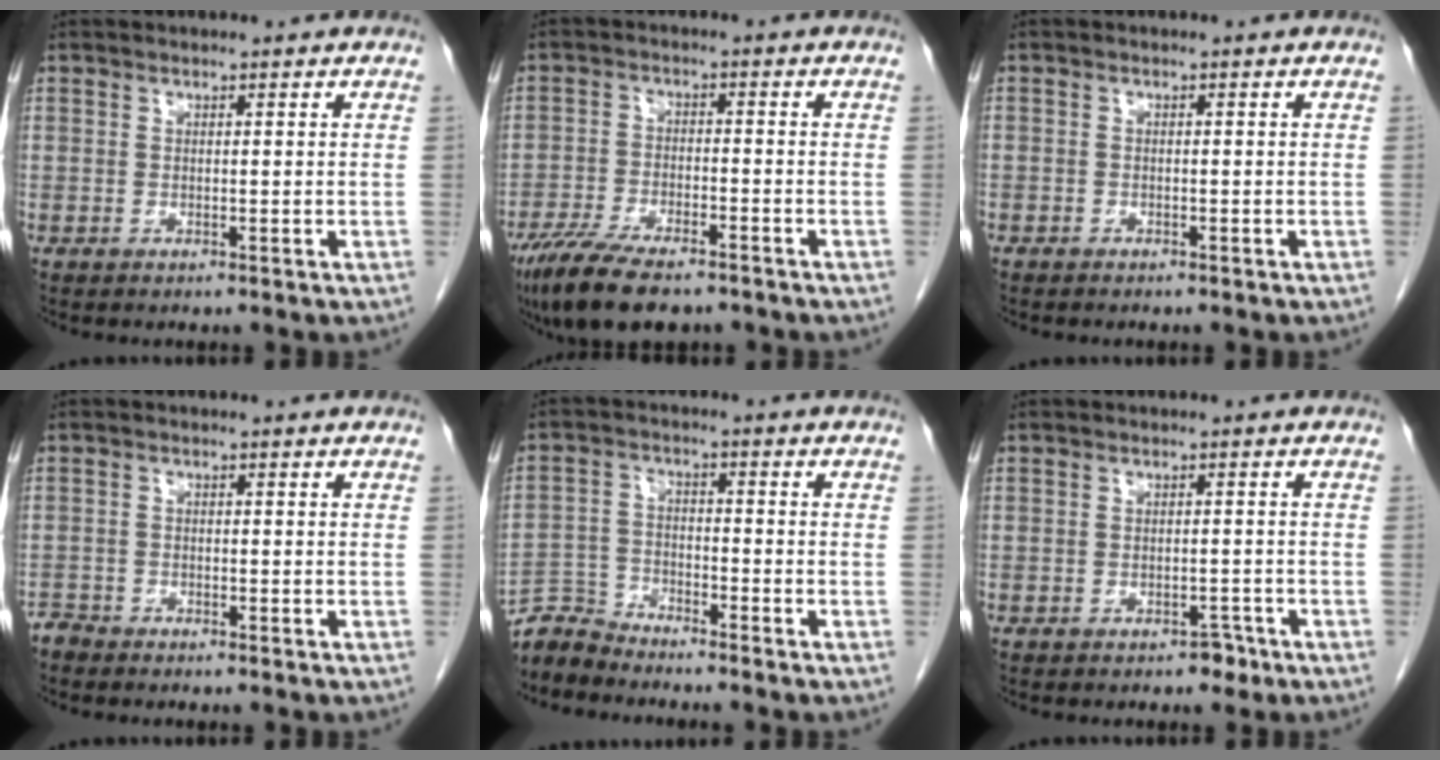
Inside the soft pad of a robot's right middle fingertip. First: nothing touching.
{"total": 12.4, "force": [-9.3, 4.0, 7.2], "torque": [-0.128, -0.019, -0.152]}
{"total": 0.8, "force": [-0.6, 0.5, 0.1], "torque": [-0.008, 0.003, -0.011]}
{"total": 1.4, "force": [-1.3, 0.3, -0.2], "torque": [0.003, -0.003, -0.026]}
{"total": 4.9, "force": [-4.9, 0.2, -0.8], "torque": [0.013, -0.004, -0.095]}
{"total": 1.7, "force": [-1.3, 0.9, 0.8], "torque": [-0.014, 0.001, -0.013]}